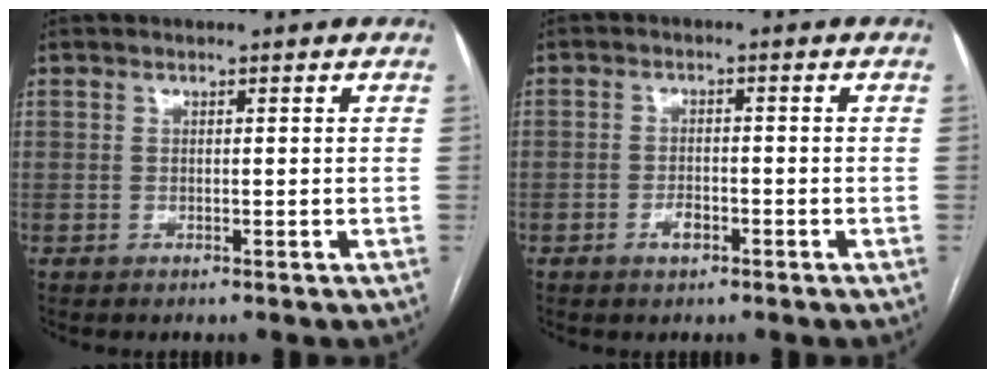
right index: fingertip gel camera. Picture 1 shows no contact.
{"total": 2.5, "force": [-1.4, 1.3, 1.6], "torque": [-0.025, 0.004, -0.022]}